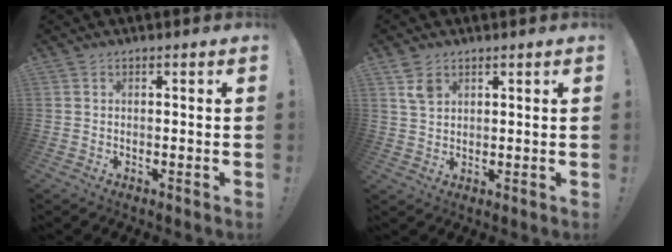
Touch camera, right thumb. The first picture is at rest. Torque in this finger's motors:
{"motor_torque": [0.06, -0.02, -0.08, 0.09, 0.13]}